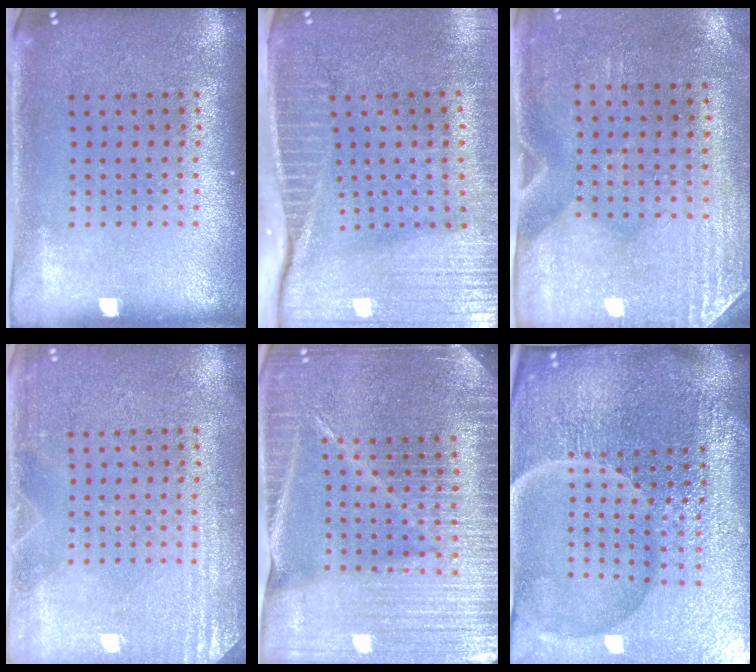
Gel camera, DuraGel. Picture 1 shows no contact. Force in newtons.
{"total": 4.1, "press": 3.6, "slide": 1.9}
{"total": 2.9, "press": 2.5, "slide": 1.5}
{"total": 2.9, "press": 2.9, "slide": 0.5}
{"total": 4.9, "press": 4.5, "slide": 2.1}
{"total": 7.3, "press": 6.4, "slide": 3.5}